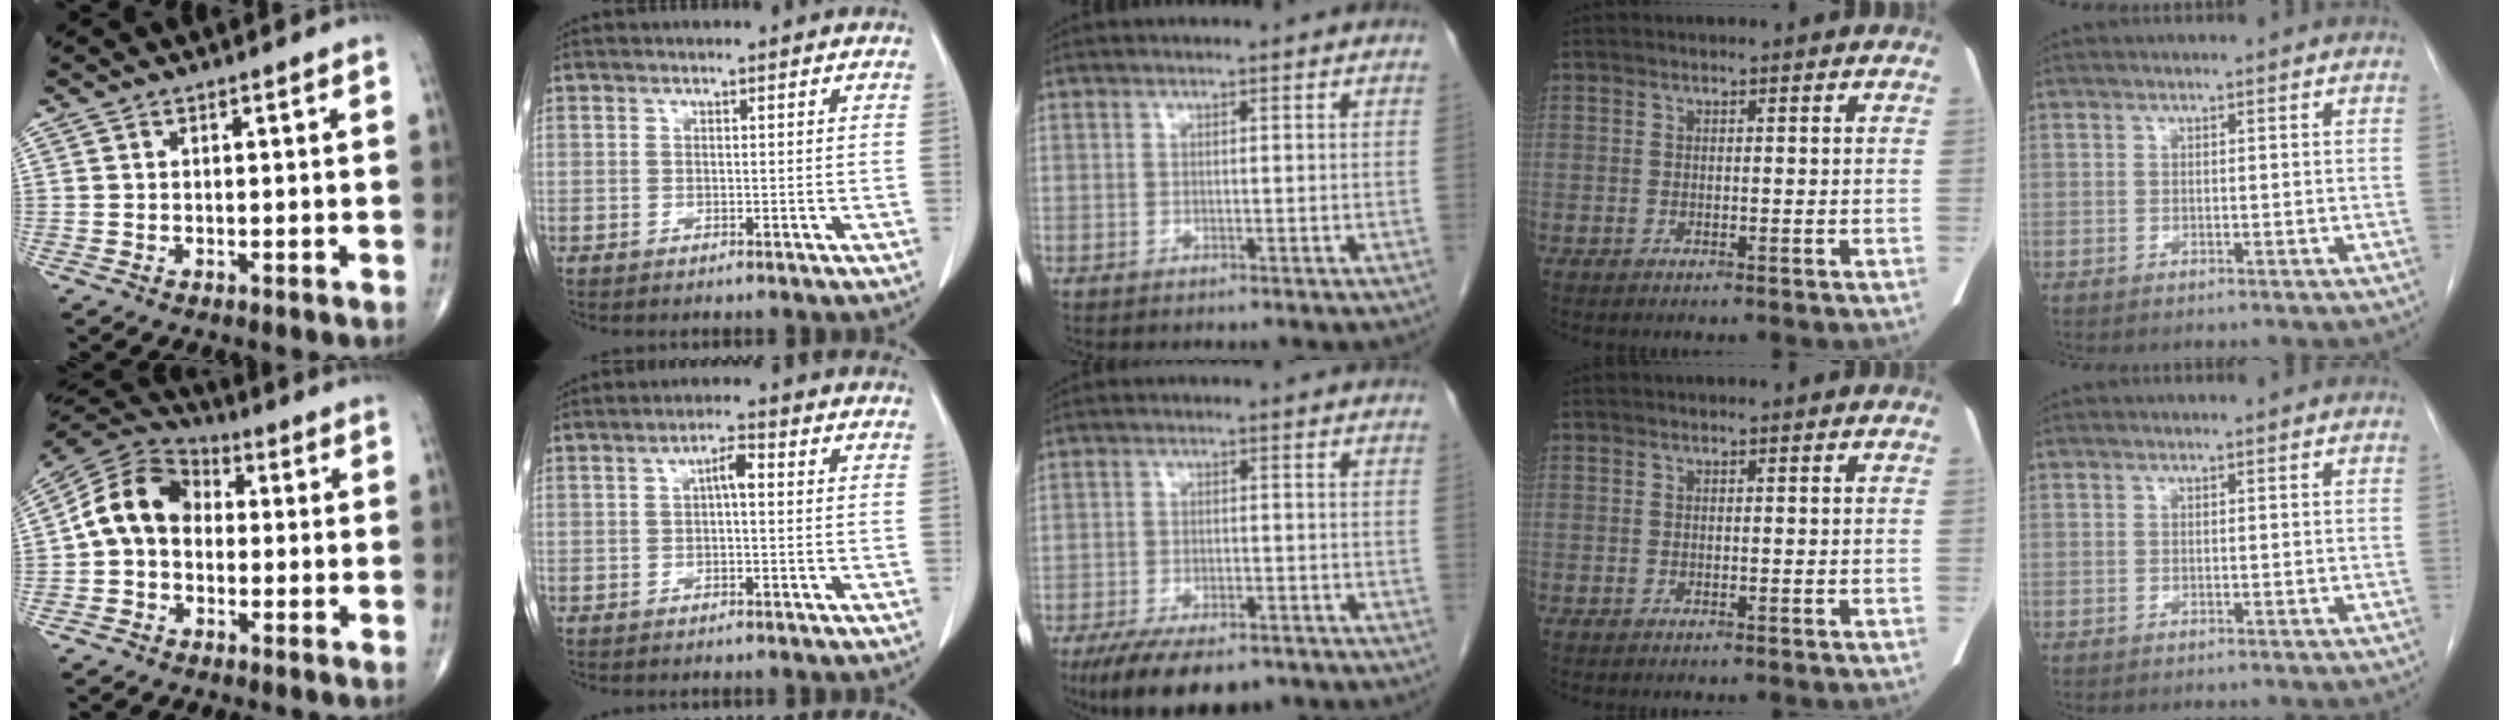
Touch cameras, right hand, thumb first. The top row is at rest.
{"thumb": {"total": 11.3, "force": [-0.1, 8.7, 7.2], "torque": [-0.118, 0.036, -0.019]}, "index": {"total": 3.0, "force": [0.4, 0.8, 2.9], "torque": [-0.050, 0.011, 0.005]}, "middle": {"total": 11.5, "force": [-8.5, 4.5, 6.4], "torque": [-0.104, -0.011, -0.129]}}